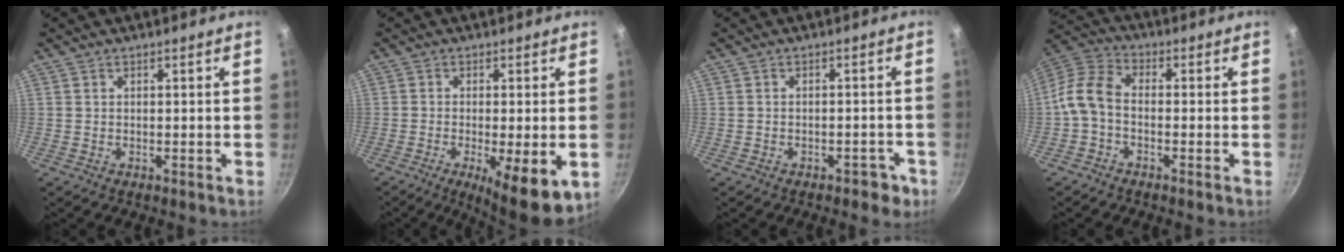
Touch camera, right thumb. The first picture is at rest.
{"total": 12.0, "force": [-4.2, 3.5, 10.7], "torque": [-0.151, -0.017, -0.055]}
{"total": 3.2, "force": [-2.1, 1.8, 1.7], "torque": [-0.013, 0.020, -0.024]}
{"total": 8.3, "force": [-1.5, 5.1, 6.3], "torque": [-0.131, 0.028, -0.044]}